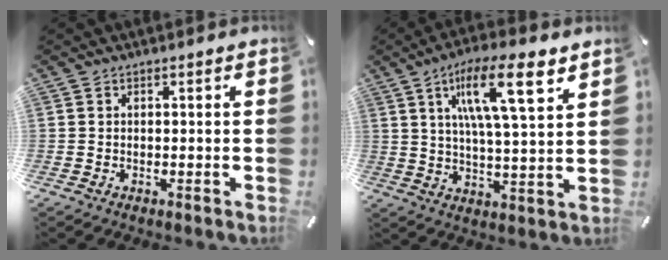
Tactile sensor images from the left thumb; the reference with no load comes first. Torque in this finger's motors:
{"motor_torque": [1.42, 1.43, 2.00, -0.77, 0.54]}